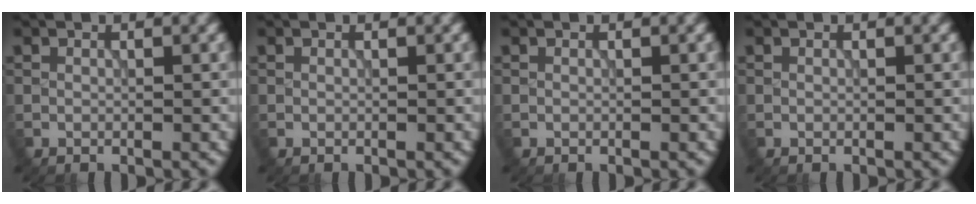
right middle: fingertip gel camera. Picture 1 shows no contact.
{"total": 0.0}
{"total": 0.0}
{"total": 0.0}